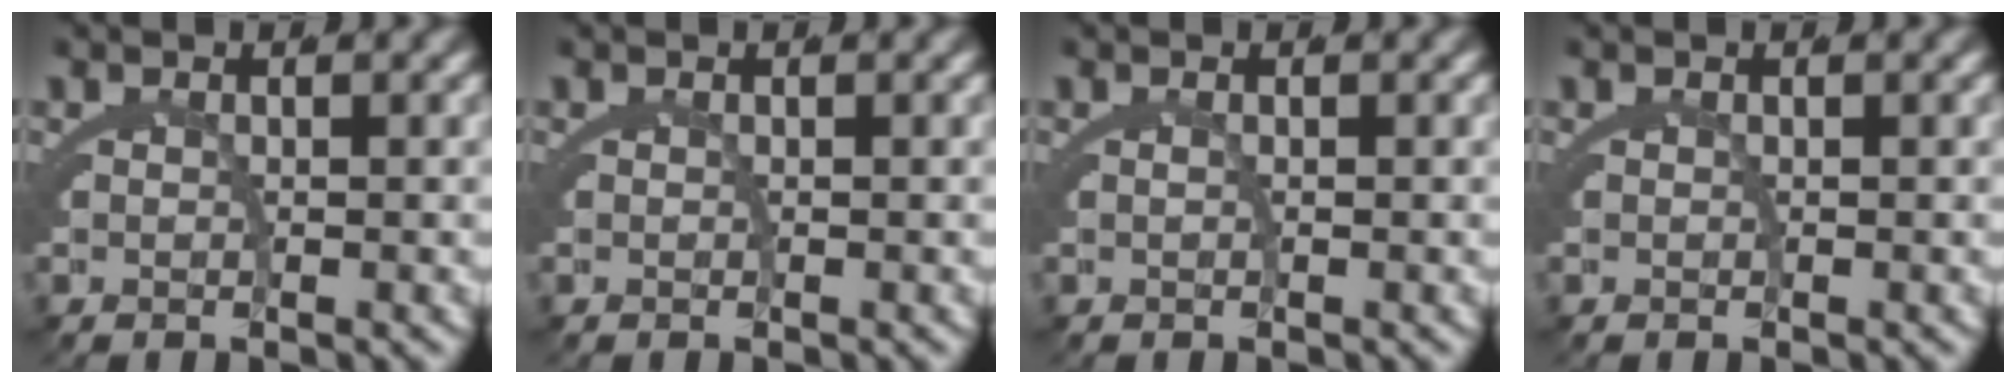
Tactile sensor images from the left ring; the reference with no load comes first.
{"total": 0.0}
{"total": 0.6, "force": [0.0, -0.6, 0.2], "torque": [-0.008, -0.002, 0.001]}
{"total": 0.0}